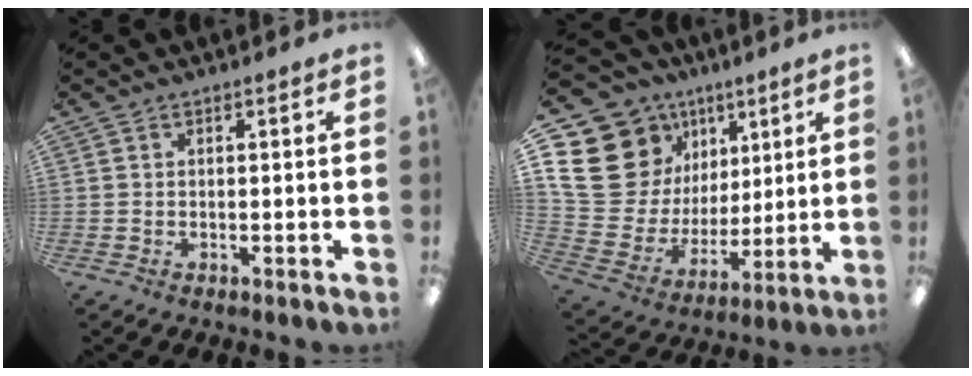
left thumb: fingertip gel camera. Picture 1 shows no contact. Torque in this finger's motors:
{"motor_torque": [0.10, 0.84, 1.29, -1.48, 0.27]}